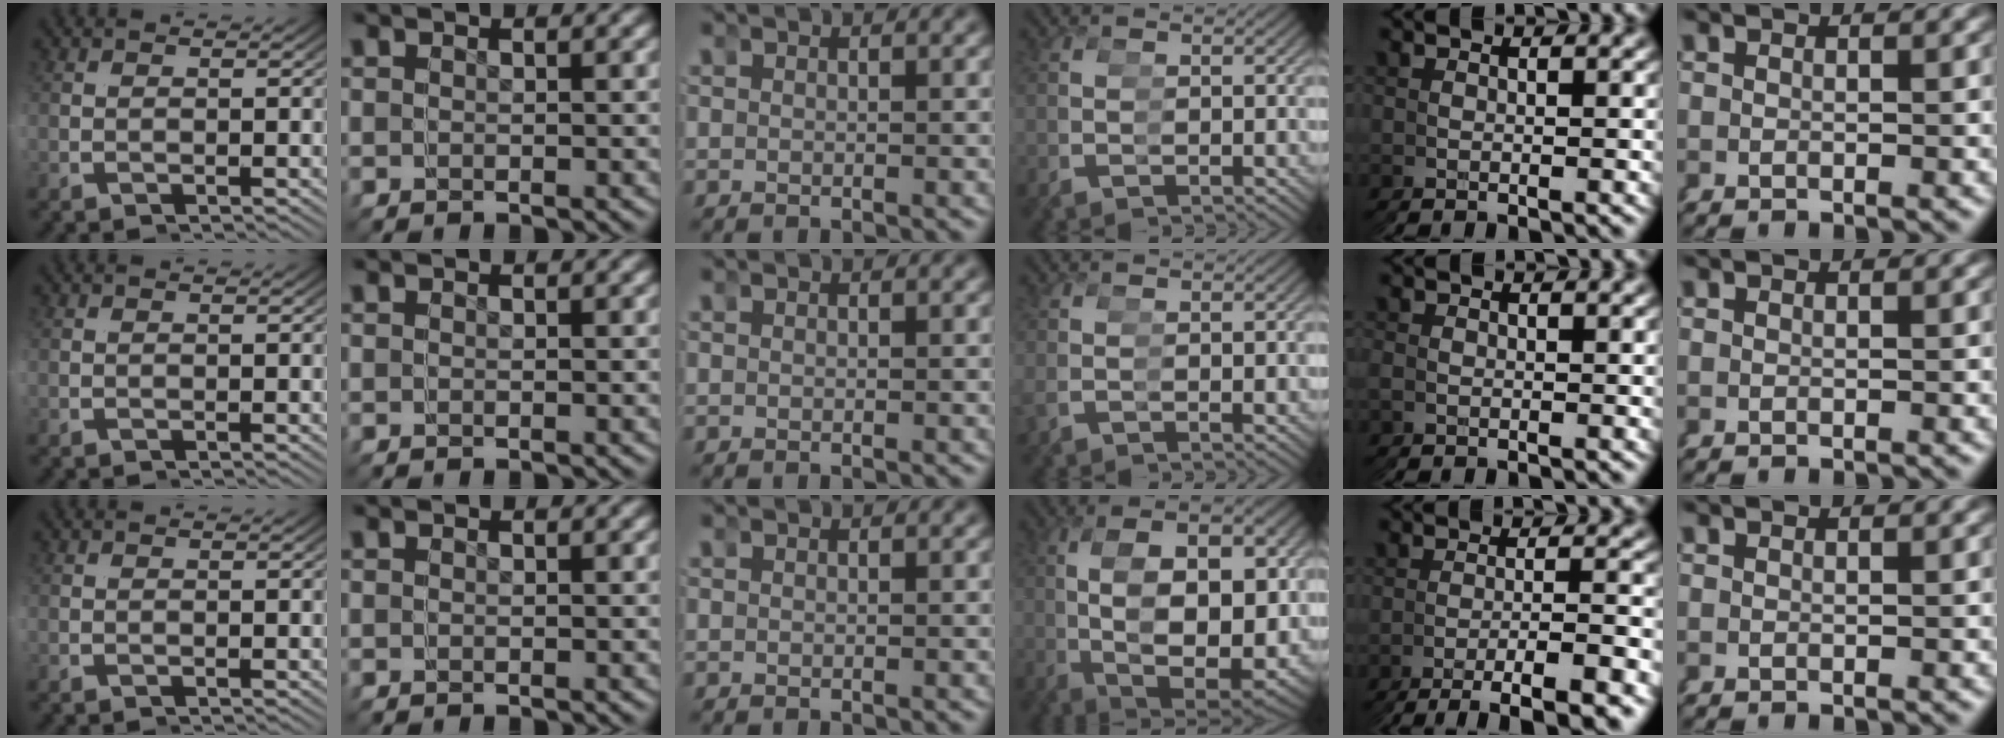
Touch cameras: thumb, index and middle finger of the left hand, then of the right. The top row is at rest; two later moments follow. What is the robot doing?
{"motion": "grasp_and_lifting", "object": "bandage"}